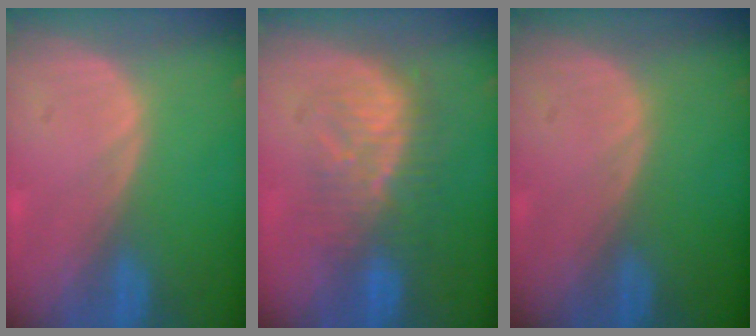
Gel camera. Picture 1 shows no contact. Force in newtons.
{"total": 8.0, "press": 7.8, "slide": 1.5}
{"total": 0.0}